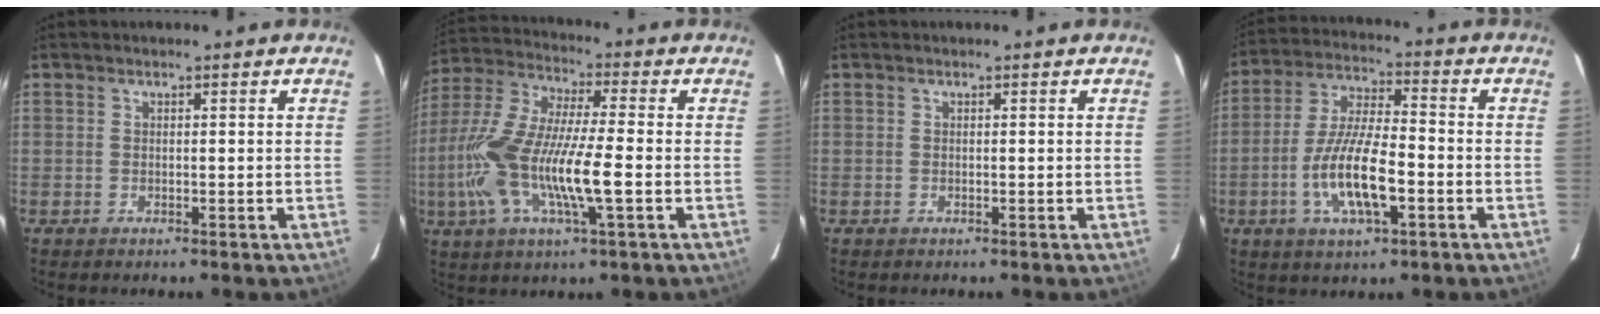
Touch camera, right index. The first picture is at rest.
{"total": 17.8, "force": [-3.9, 3.4, 17.0], "torque": [-0.352, -0.009, -0.078]}
{"total": 0.0}
{"total": 12.7, "force": [-4.1, 3.7, 11.5], "torque": [-0.233, -0.007, -0.074]}